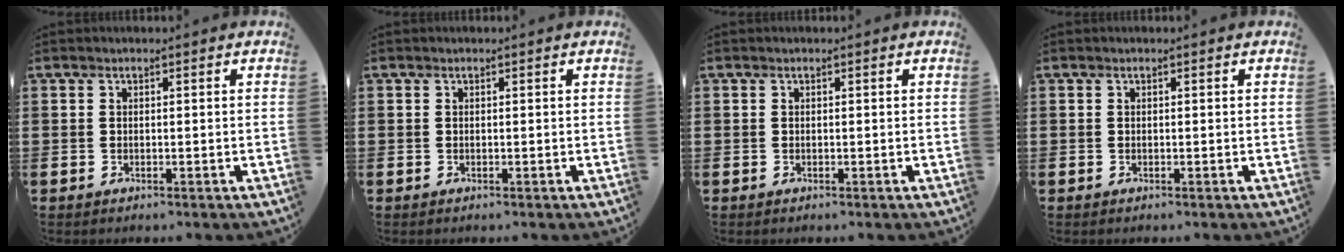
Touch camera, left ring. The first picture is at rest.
{"total": 0.0}
{"total": 0.0}
{"total": 0.0}